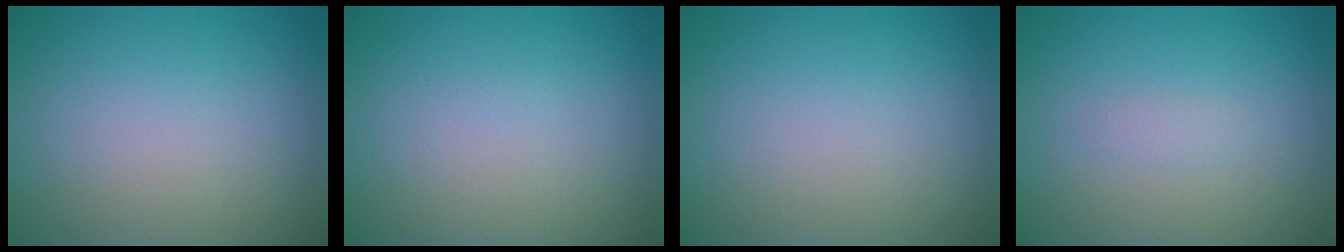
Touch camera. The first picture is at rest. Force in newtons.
{"total": 0.0}
{"total": 0.0}
{"total": 0.7, "press": 0.7, "slide": 0.0}